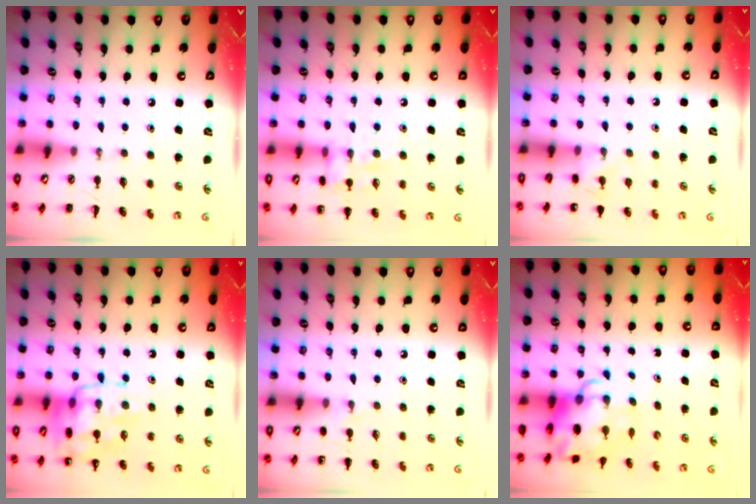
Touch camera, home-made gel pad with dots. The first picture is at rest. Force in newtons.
{"total": 11.3, "press": 11.2, "slide": 1.6}
{"total": 5.8, "press": 5.5, "slide": 1.7}
{"total": 16.2, "press": 16.1, "slide": 1.6}
{"total": 3.9, "press": 3.7, "slide": 1.3}
{"total": 7.6, "press": 7.2, "slide": 2.2}